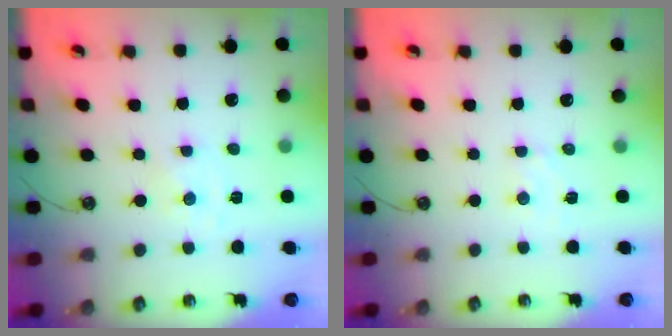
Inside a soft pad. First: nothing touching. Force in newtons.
{"total": 4.2, "press": 4.2, "slide": 0.7}